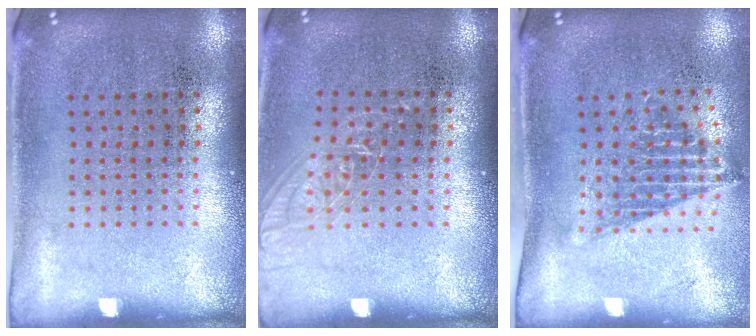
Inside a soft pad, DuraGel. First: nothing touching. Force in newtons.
{"total": 1.1, "press": 1.1, "slide": 0.2}
{"total": 1.4, "press": 1.1, "slide": 0.9}